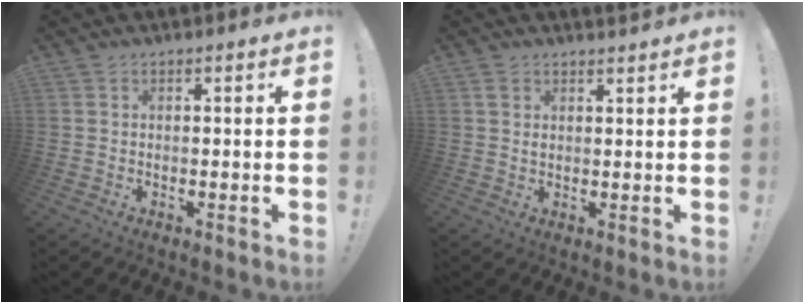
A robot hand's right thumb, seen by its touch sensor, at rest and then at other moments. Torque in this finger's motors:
{"motor_torque": [0.02, -0.01, -0.01, 0.03, -0.02]}